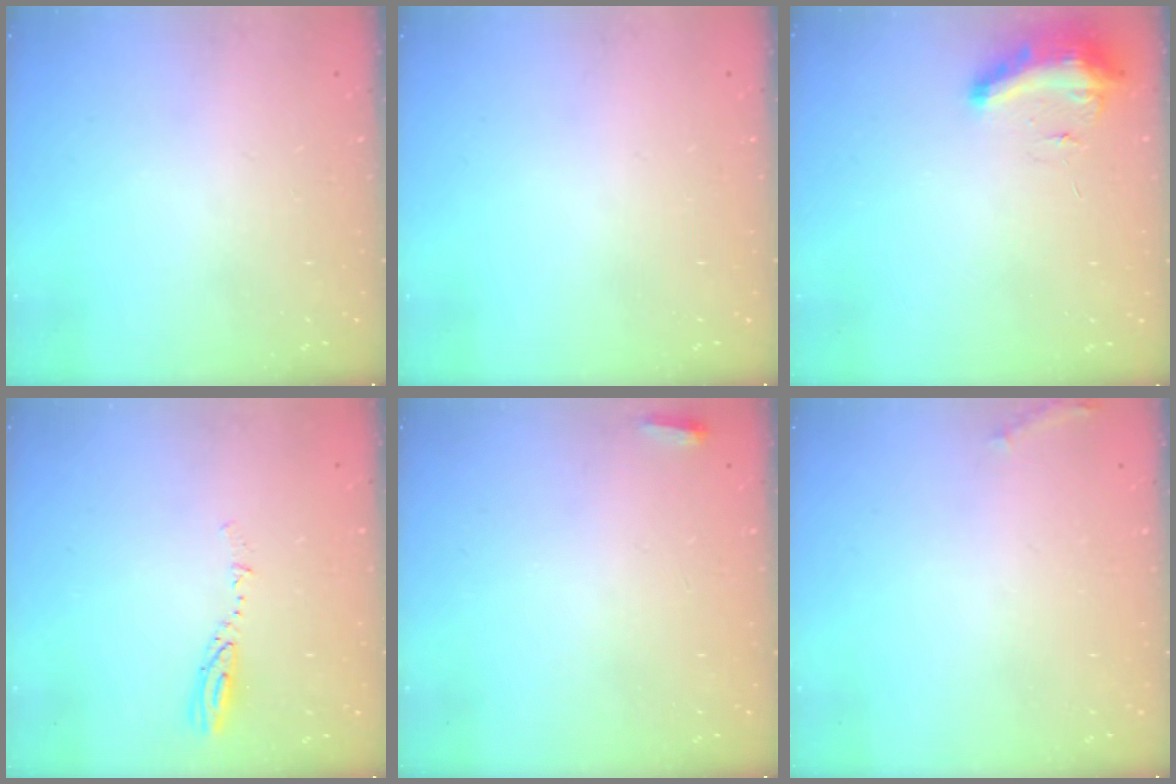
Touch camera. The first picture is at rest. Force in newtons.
{"total": 0.0}
{"total": 9.1, "press": 9.1, "slide": 1.0}
{"total": 3.8, "press": 3.8, "slide": 0.2}
{"total": 2.7, "press": 2.6, "slide": 0.9}
{"total": 5.1, "press": 4.8, "slide": 1.8}